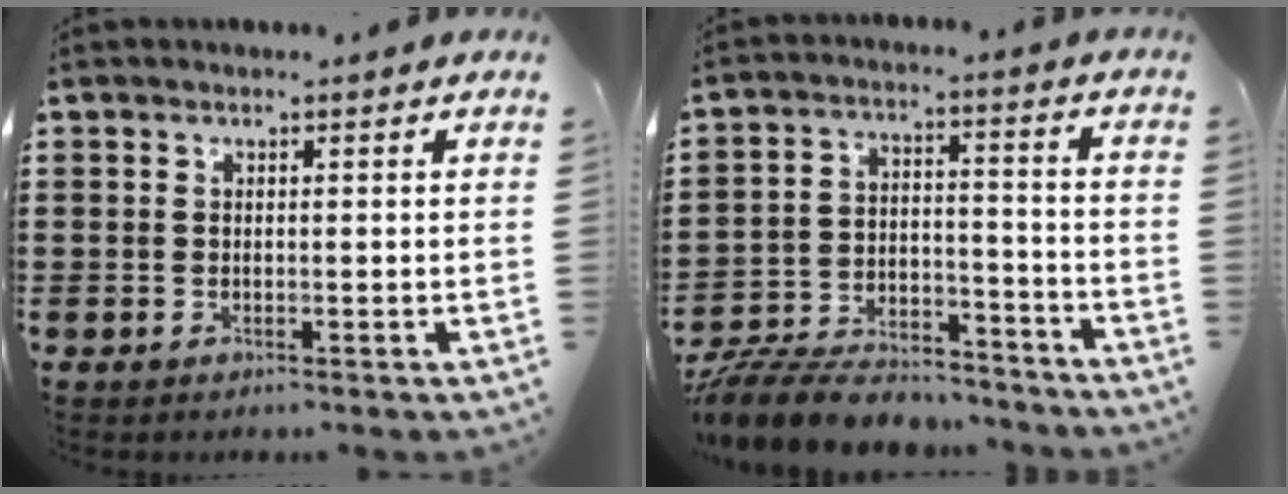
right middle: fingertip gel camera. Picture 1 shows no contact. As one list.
[{"total": 9.3, "force": [-8.8, 2.0, 2.2], "torque": [-0.045, 0.021, -0.171]}]